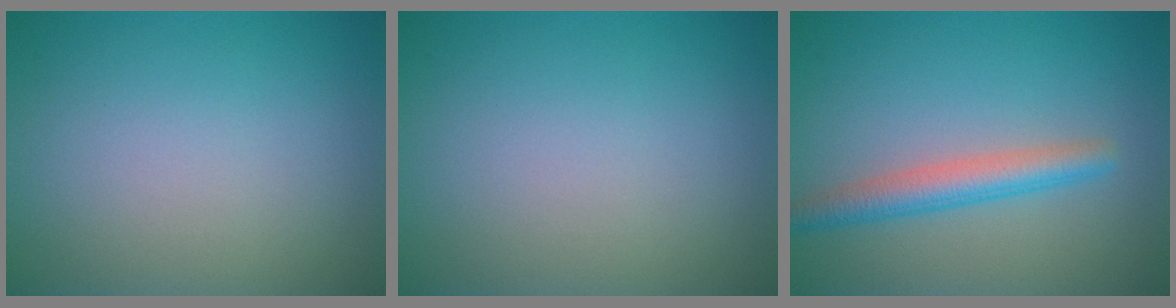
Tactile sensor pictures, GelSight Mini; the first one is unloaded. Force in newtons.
{"total": 0.0}
{"total": 3.3, "press": 3.3, "slide": 0.1}